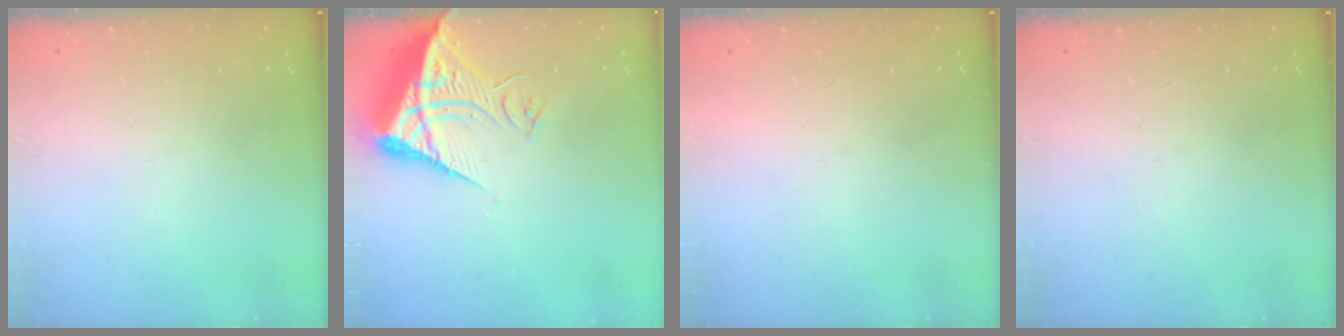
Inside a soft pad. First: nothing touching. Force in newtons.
{"total": 10.6, "press": 10.5, "slide": 1.1}
{"total": 1.5, "press": 1.5, "slide": 0.1}
{"total": 0.0}